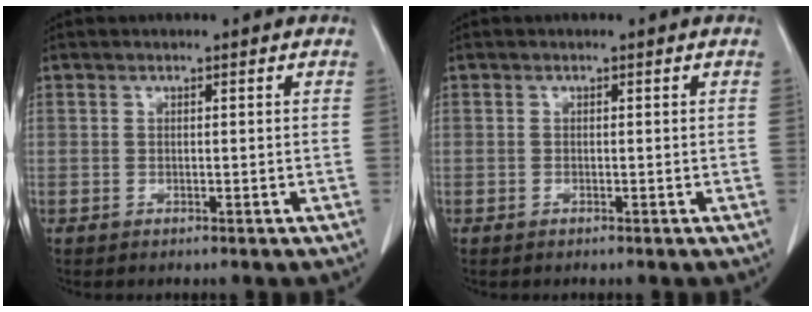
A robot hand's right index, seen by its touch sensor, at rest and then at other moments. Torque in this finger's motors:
{"motor_torque": [-0.04, 0.00, 0.02, 0.02]}